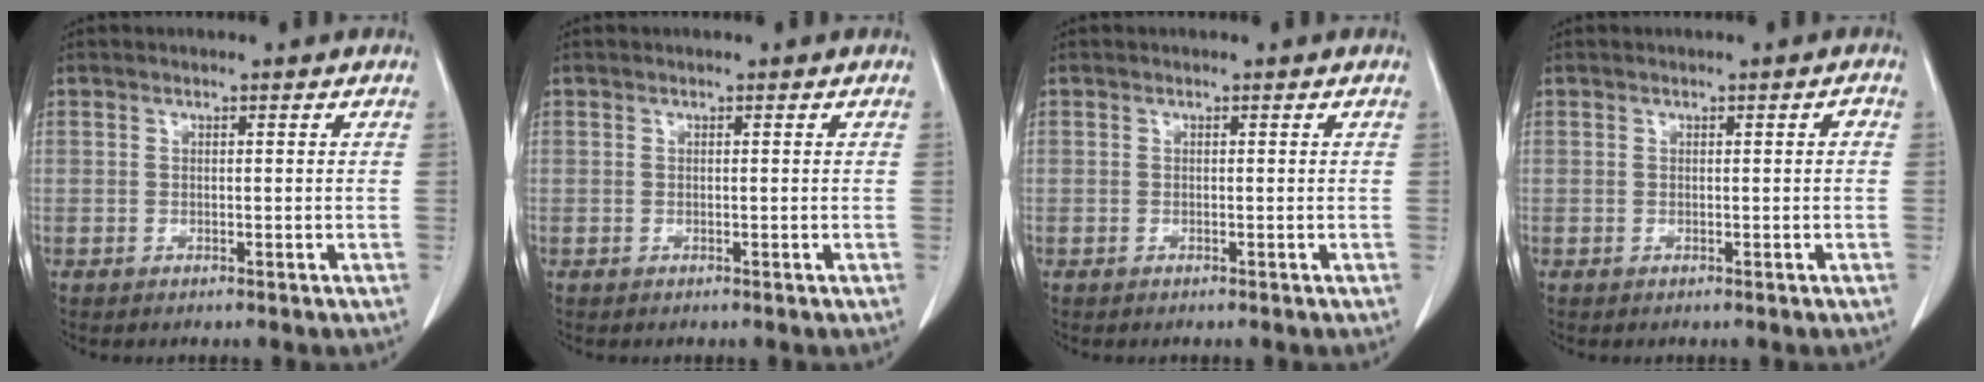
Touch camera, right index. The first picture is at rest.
{"total": 0.0}
{"total": 0.0}
{"total": 0.7, "force": [0.0, 0.3, 0.6], "torque": [-0.008, 0.002, 0.000]}